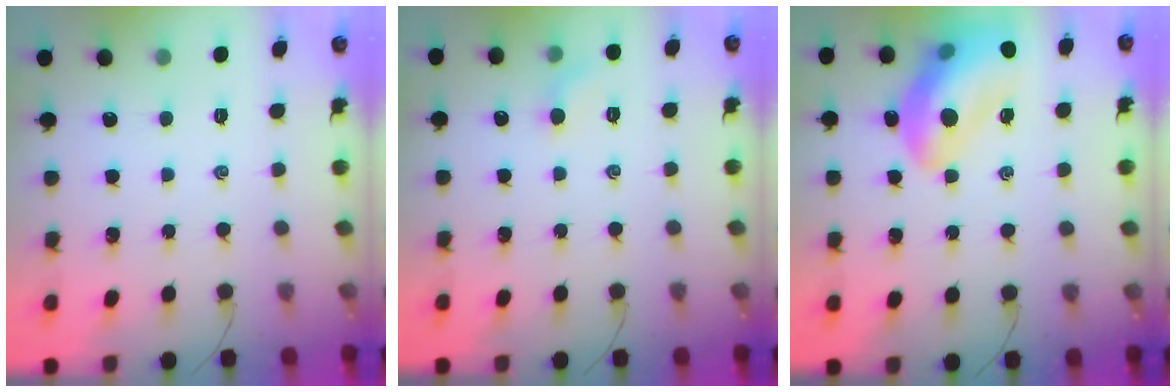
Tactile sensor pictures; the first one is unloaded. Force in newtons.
{"total": 5.2, "press": 4.9, "slide": 1.8}
{"total": 18.8, "press": 18.6, "slide": 2.9}